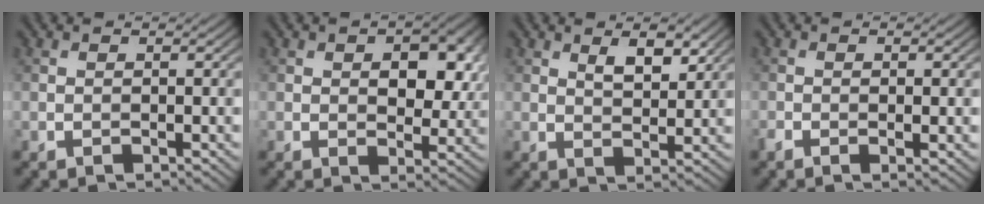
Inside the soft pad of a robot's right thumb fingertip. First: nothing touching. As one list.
[{"total": 7.8, "force": [1.5, 4.7, 6.1], "torque": [-0.079, 0.000, 0.024]}, {"total": 3.8, "force": [2.2, 1.6, 2.7], "torque": [-0.052, -0.005, 0.042]}, {"total": 1.5, "force": [-0.7, 0.5, 1.3], "torque": [-0.026, -0.002, -0.013]}]